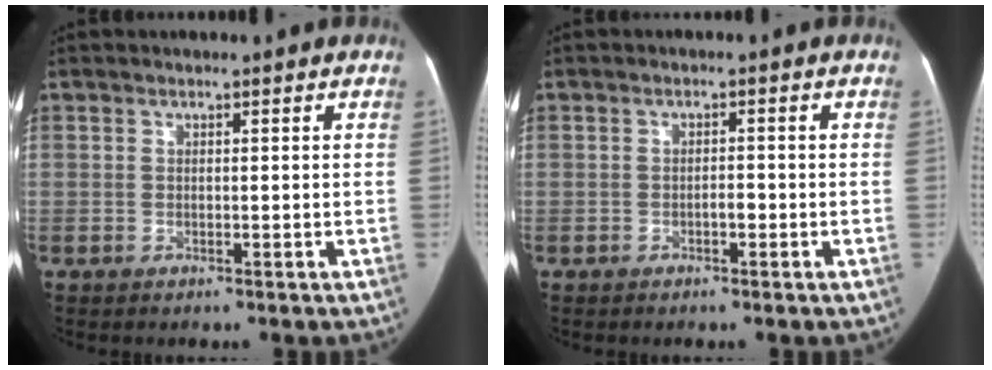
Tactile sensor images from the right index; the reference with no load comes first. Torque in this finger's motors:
{"motor_torque": [0.26, -0.11, 0.06, 0.03]}